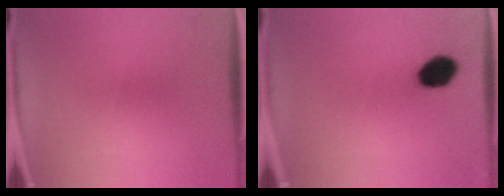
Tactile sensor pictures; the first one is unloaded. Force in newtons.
{"total": 7.5}